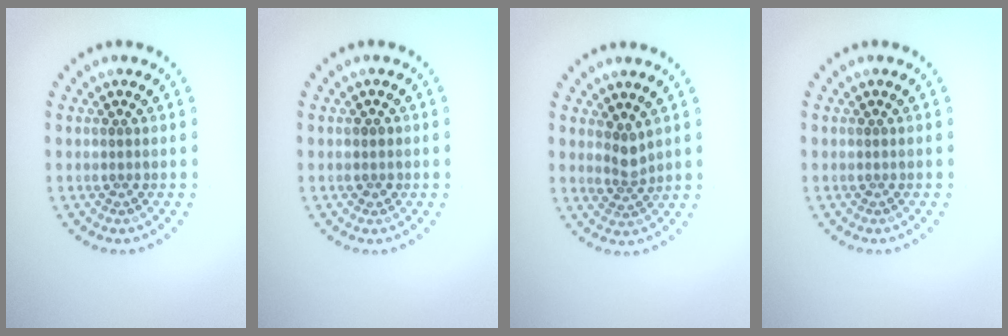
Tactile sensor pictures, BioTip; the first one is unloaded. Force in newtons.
{"total": 1.0, "press": 0.9, "slide": 0.3}
{"total": 1.9, "press": 1.4, "slide": 1.3}
{"total": 0.0}